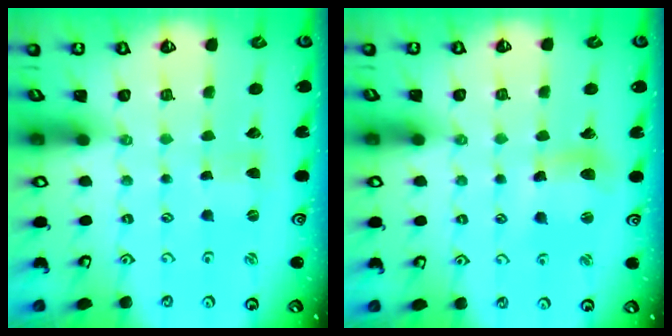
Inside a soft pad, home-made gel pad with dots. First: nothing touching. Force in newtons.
{"total": 9.1, "press": 9.0, "slide": 0.8}